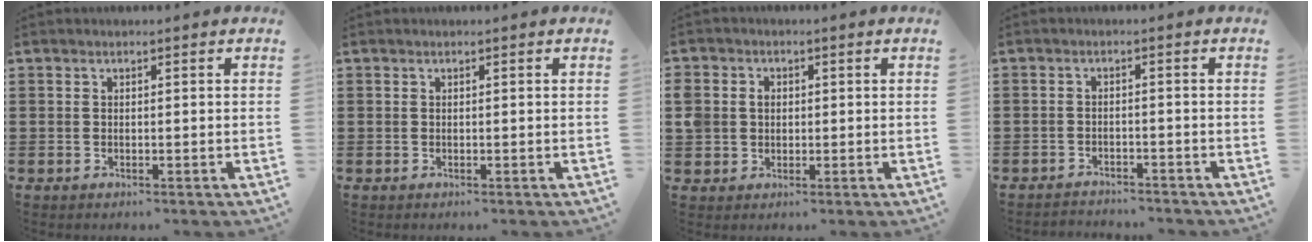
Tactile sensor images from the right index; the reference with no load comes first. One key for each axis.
{"total": 0.0}
{"total": 3.3, "fx": 0.1, "fy": 3.1, "fz": 1.2, "tx": -0.043, "ty": 0.011, "tz": -0.002}
{"total": 2.0, "fx": -2.0, "fy": 0.2, "fz": -0.2, "tx": -0.003, "ty": 0.002, "tz": -0.046}